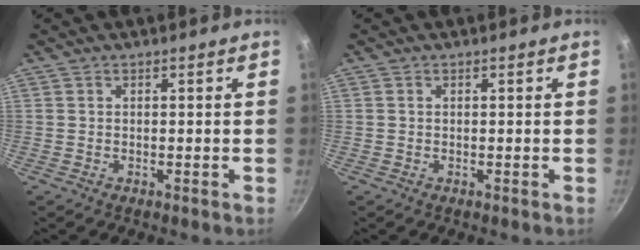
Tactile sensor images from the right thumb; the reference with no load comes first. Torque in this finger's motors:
{"motor_torque": [-0.15, 0.31, -0.27, 0.07, 0.05]}